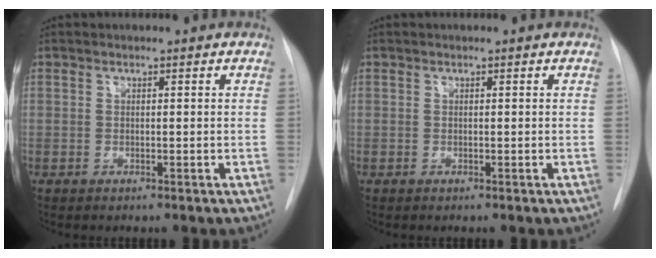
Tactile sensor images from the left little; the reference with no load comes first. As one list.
[{"total": 0.0}]